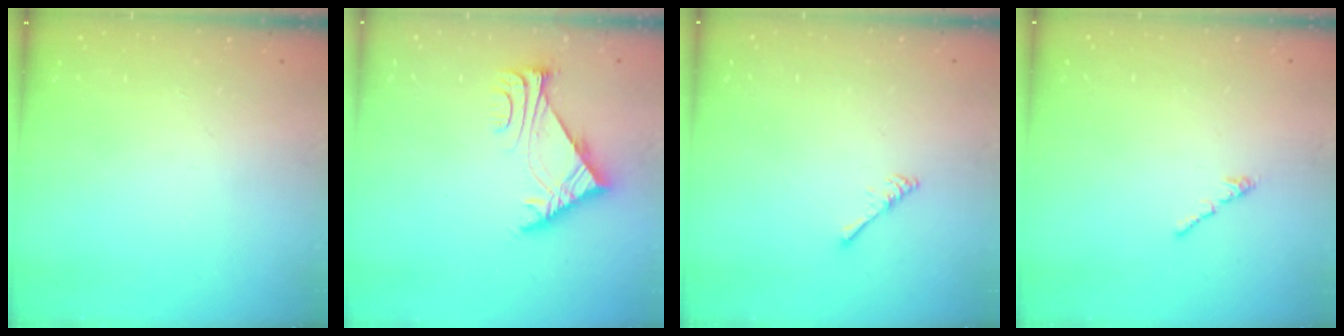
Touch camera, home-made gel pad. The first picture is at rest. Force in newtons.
{"total": 6.1, "press": 6.0, "slide": 1.2}
{"total": 2.4, "press": 2.4, "slide": 0.4}
{"total": 0.7, "press": 0.6, "slide": 0.4}